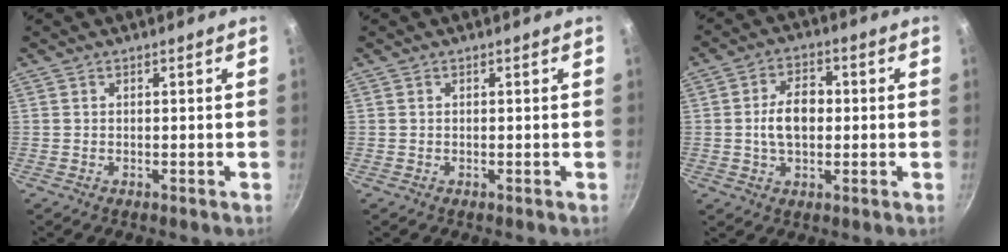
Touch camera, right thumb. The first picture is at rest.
{"total": 0.0}
{"total": 8.4, "force": [0.0, 5.4, 6.4], "torque": [-0.088, 0.016, -0.006]}